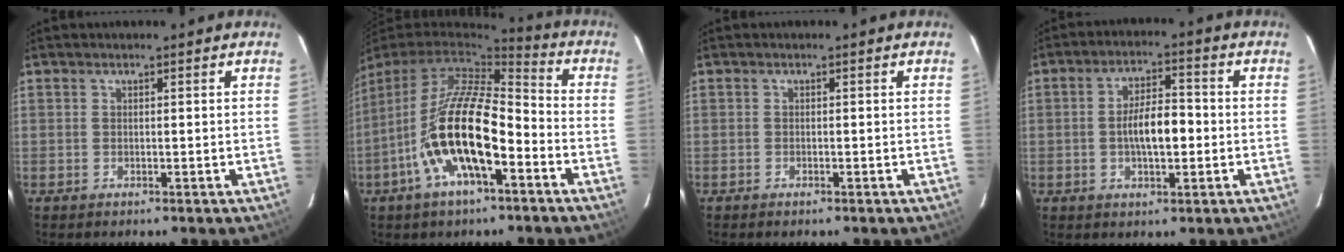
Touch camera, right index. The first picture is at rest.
{"total": 17.5, "force": [-6.8, 6.0, 14.9], "torque": [-0.282, -0.017, -0.129]}
{"total": 0.6, "force": [-0.5, 0.1, 0.2], "torque": [-0.003, 0.000, -0.009]}
{"total": 7.4, "force": [-1.0, 2.8, 6.7], "torque": [-0.122, 0.008, -0.012]}